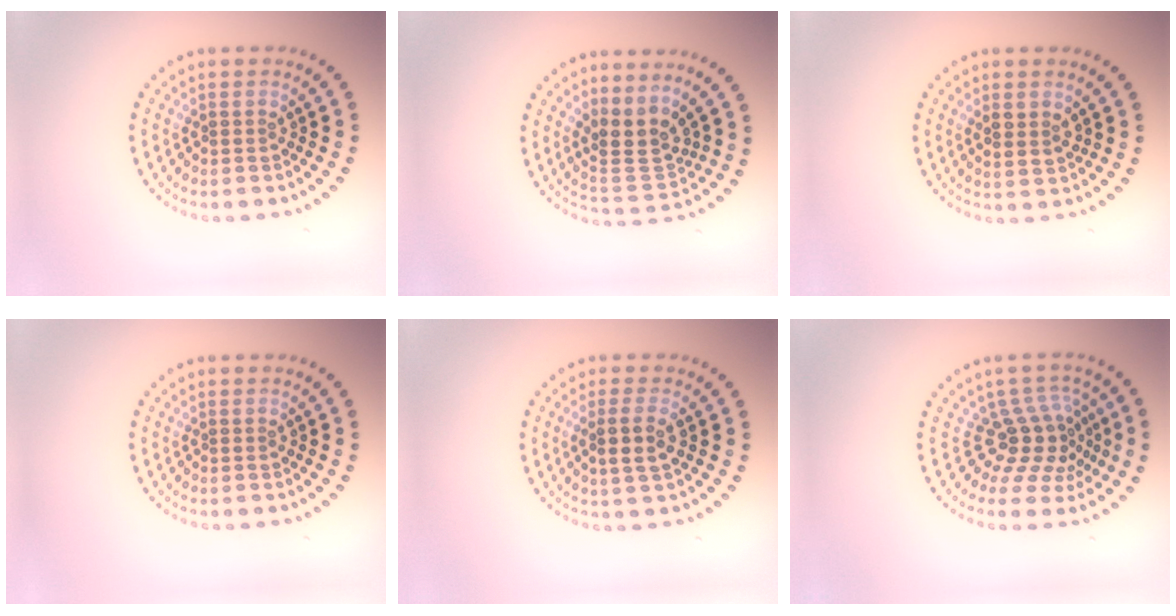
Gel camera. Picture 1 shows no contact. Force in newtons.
{"total": 3.2, "press": 2.4, "slide": 2.1}
{"total": 1.7, "press": 1.6, "slide": 0.7}
{"total": 0.0}
{"total": 2.2, "press": 2.0, "slide": 1.0}
{"total": 4.0, "press": 2.8, "slide": 2.9}